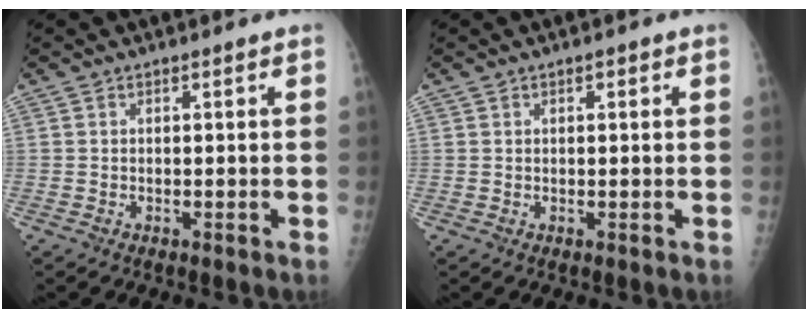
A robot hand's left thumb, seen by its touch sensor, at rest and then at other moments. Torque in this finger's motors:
{"motor_torque": [-0.02, 0.12, -0.21, -0.35, -0.01]}